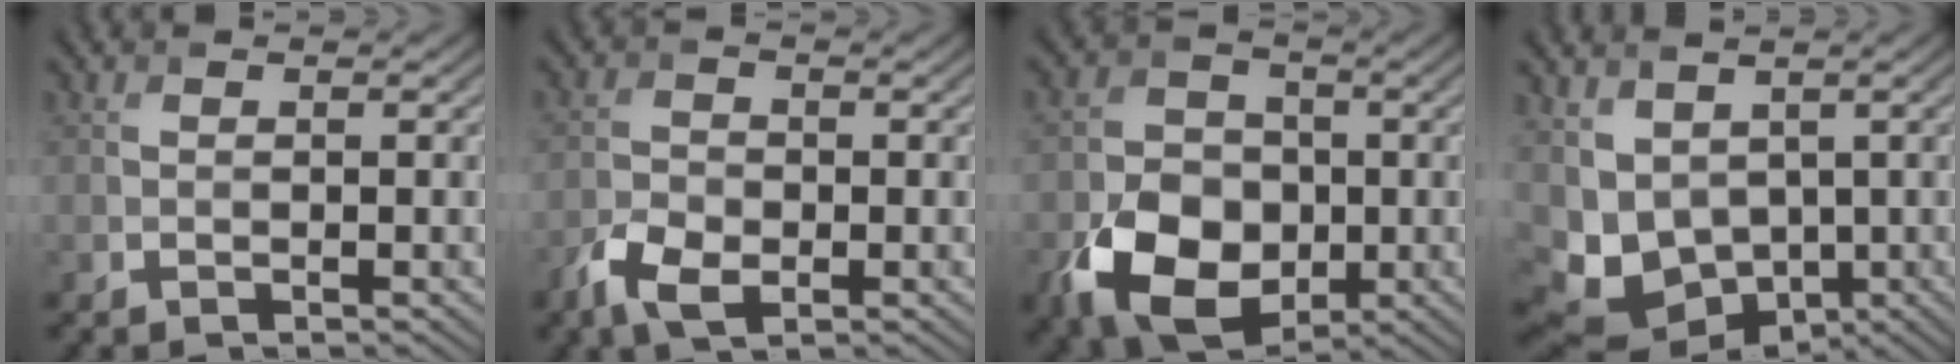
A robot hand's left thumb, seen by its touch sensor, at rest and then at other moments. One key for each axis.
{"total": 4.6, "fx": -2.4, "fy": 2.6, "fz": 3.0, "tx": -0.066, "ty": -0.007, "tz": -0.052}
{"total": 10.6, "fx": -3.4, "fy": 7.8, "fz": 6.3, "tx": -0.137, "ty": -0.022, "tz": -0.068}
{"total": 8.1, "fx": 1.0, "fy": 6.2, "fz": 5.1, "tx": -0.131, "ty": -0.028, "tz": 0.037}